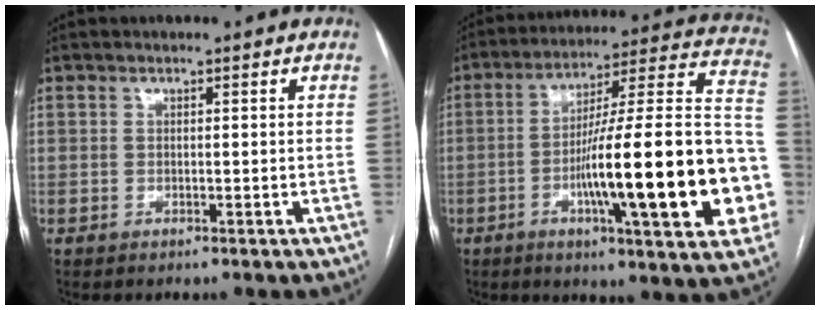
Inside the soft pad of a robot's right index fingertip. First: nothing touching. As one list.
[{"total": 27.0, "force": [-6.4, 2.8, 26.1], "torque": [-0.307, 0.013, -0.097]}]